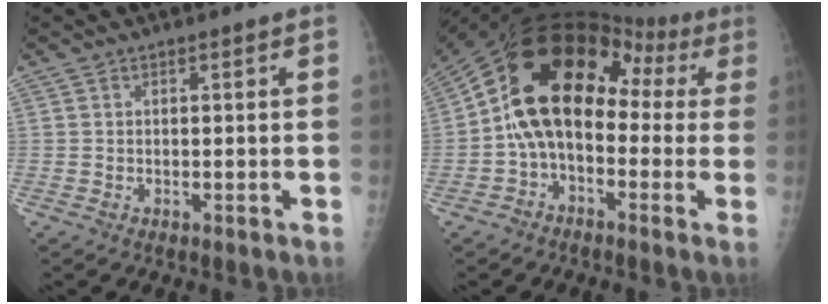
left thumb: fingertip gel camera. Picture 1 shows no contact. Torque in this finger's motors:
{"motor_torque": [0.00, 3.67, 0.71, 0.07, 0.88]}